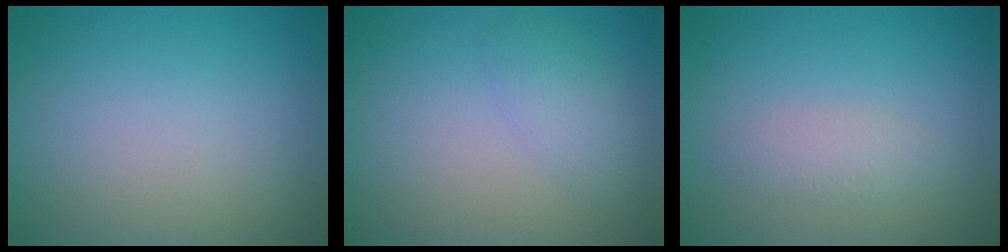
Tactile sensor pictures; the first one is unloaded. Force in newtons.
{"total": 2.0, "press": 2.0, "slide": 0.2}
{"total": 1.6, "press": 1.6, "slide": 0.2}